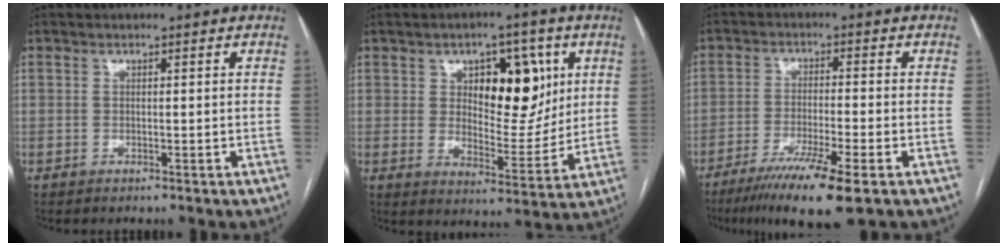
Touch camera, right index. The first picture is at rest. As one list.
[{"total": 12.0, "force": [4.2, 5.8, 9.6], "torque": [-0.131, 0.011, 0.073]}, {"total": 10.7, "force": [-6.7, 0.1, 8.3], "torque": [-0.141, -0.028, -0.109]}]